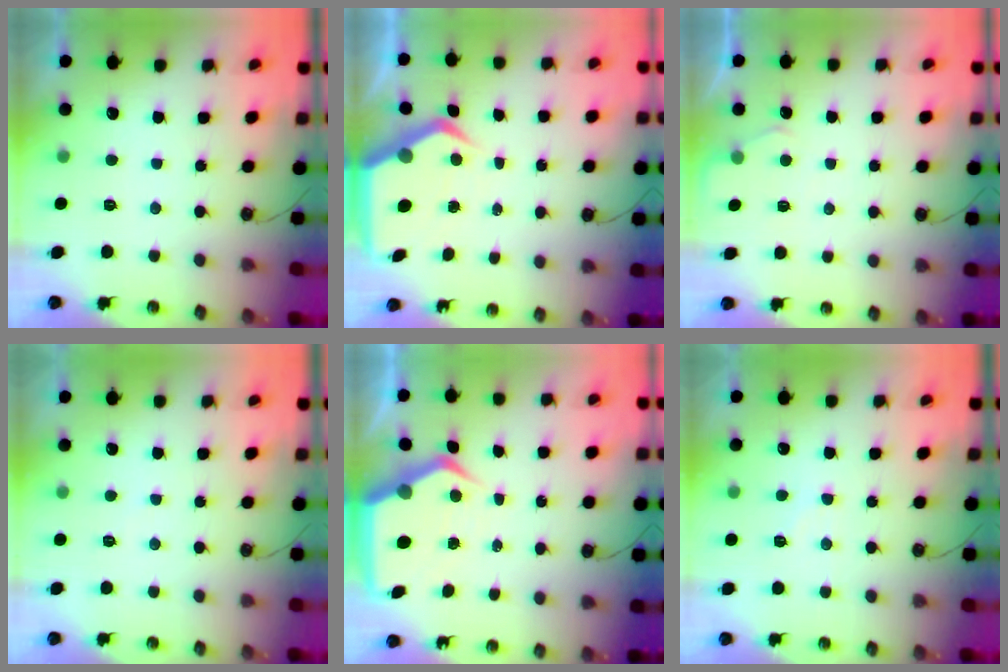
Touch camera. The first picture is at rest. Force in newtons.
{"total": 7.5, "press": 7.4, "slide": 0.9}
{"total": 3.8, "press": 3.8, "slide": 0.5}
{"total": 2.8, "press": 2.7, "slide": 0.4}
{"total": 8.6, "press": 8.5, "slide": 1.3}
{"total": 6.3, "press": 6.3, "slide": 0.6}